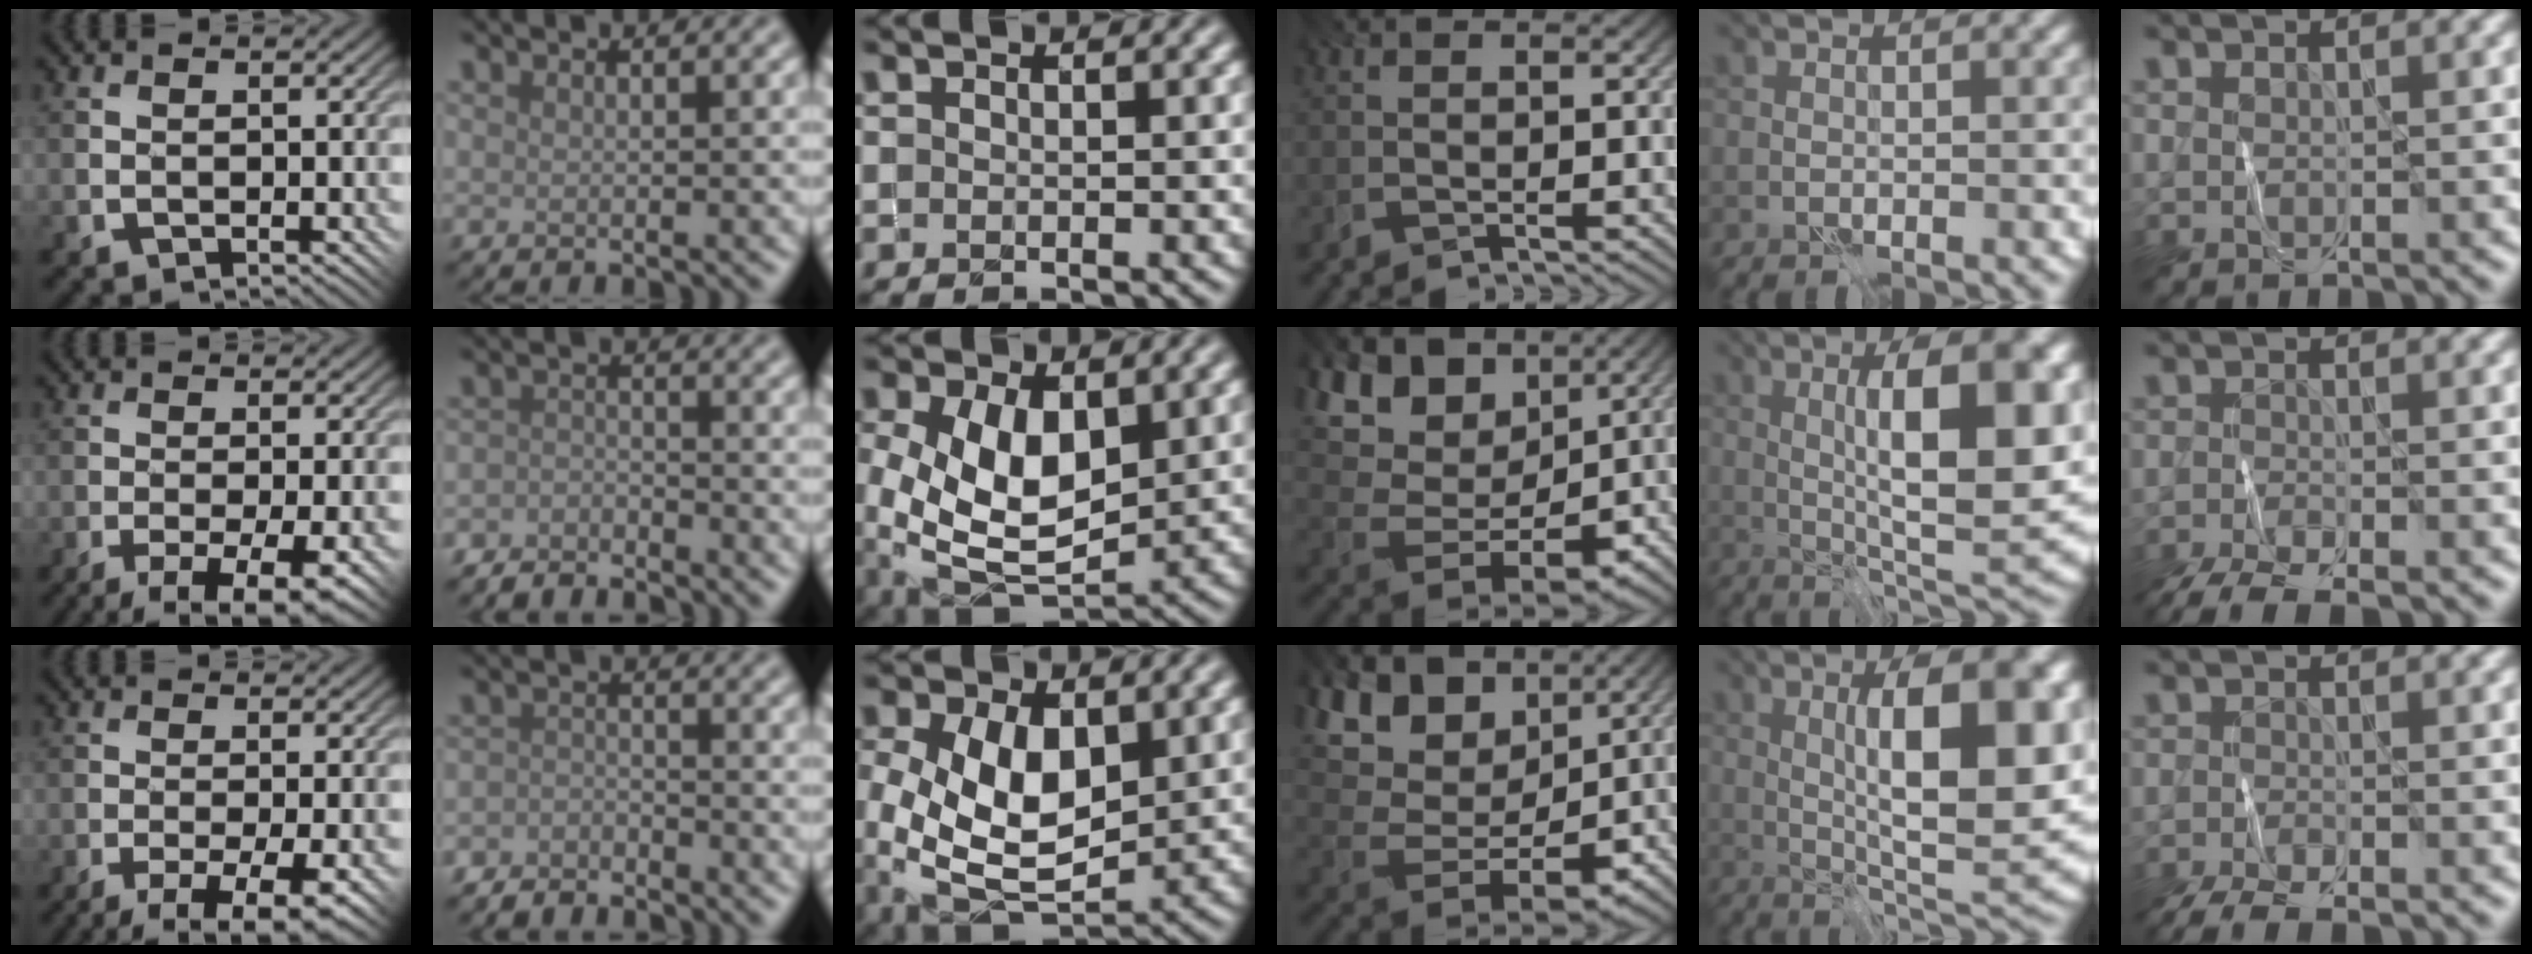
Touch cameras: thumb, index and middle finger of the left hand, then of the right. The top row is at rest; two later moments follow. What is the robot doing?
{"motion": "fold", "object": "shorts"}